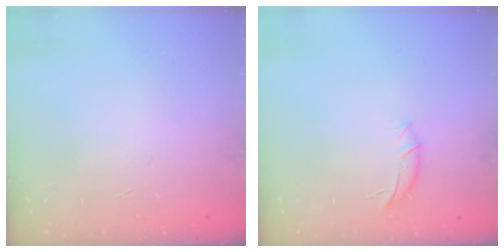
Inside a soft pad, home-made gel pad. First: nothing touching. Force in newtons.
{"total": 5.8, "press": 5.7, "slide": 1.2}